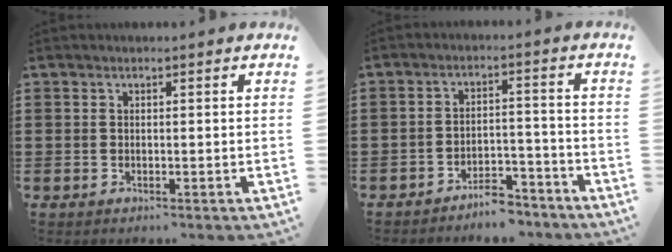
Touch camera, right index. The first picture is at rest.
{"total": 4.9, "force": [-4.7, 1.0, 1.1], "torque": [-0.020, 0.012, -0.094]}